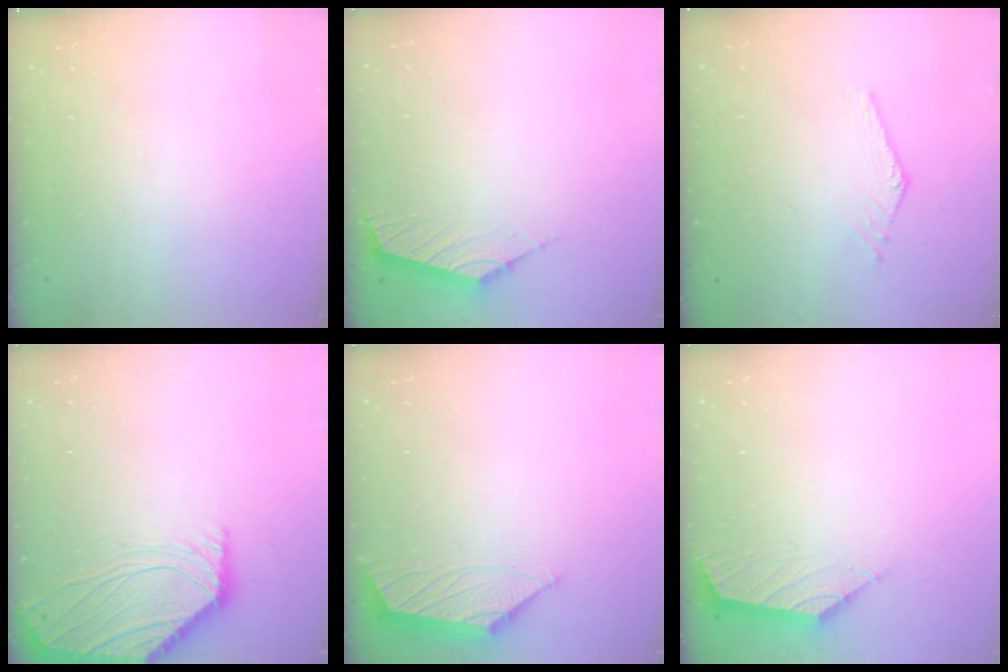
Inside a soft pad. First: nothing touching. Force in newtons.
{"total": 2.6, "press": 2.5, "slide": 0.6}
{"total": 1.2, "press": 1.2, "slide": 0.1}
{"total": 0.5, "press": 0.4, "slide": 0.3}
{"total": 1.2, "press": 1.2, "slide": 0.2}
{"total": 2.1, "press": 2.0, "slide": 0.3}